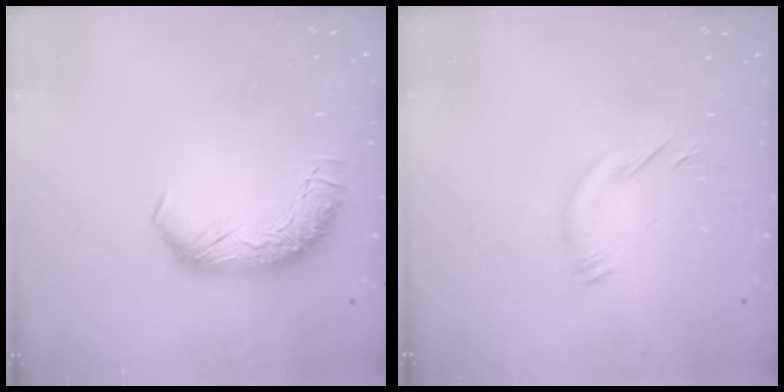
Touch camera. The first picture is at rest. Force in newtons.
{"total": 5.4, "press": 5.3, "slide": 1.2}